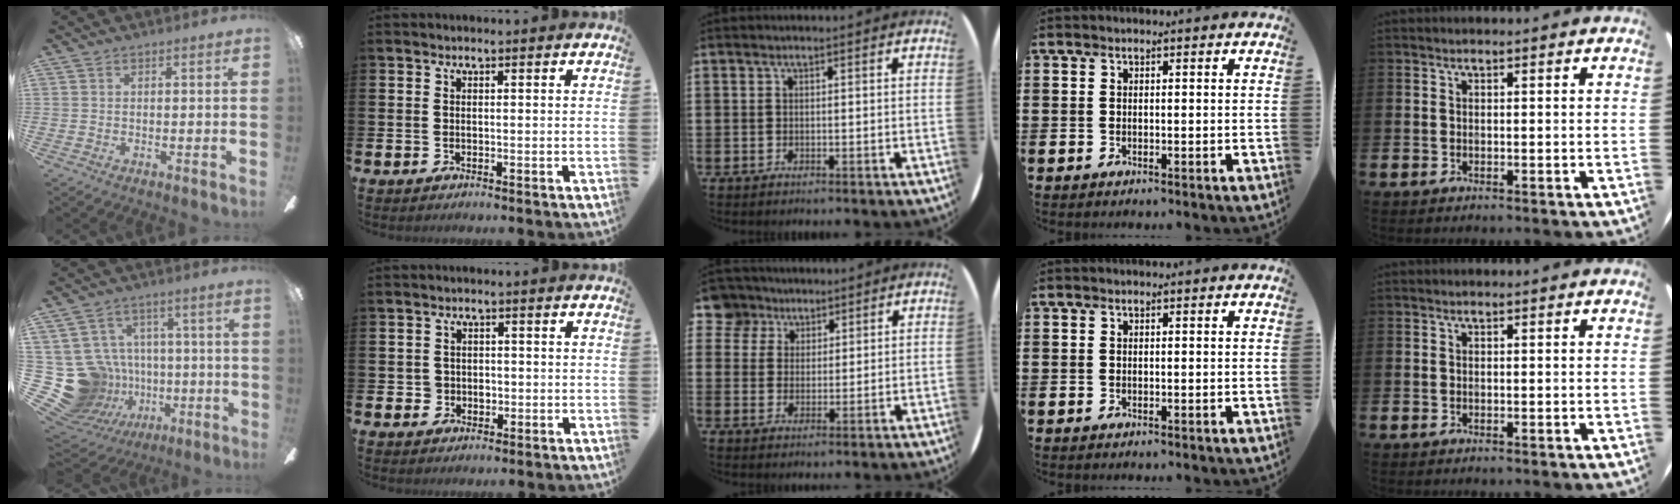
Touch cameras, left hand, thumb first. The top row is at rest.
{"thumb": {"total": 17.2, "force": [-2.1, 16.0, 6.0], "torque": [-0.159, 0.004, 0.005]}, "index": {"total": 2.2, "force": [-0.3, 2.1, 0.3], "torque": [0.000, 0.002, -0.014]}, "middle": {"total": 4.9, "force": [3.7, 3.3, 0.3], "torque": [-0.018, 0.002, 0.070]}}